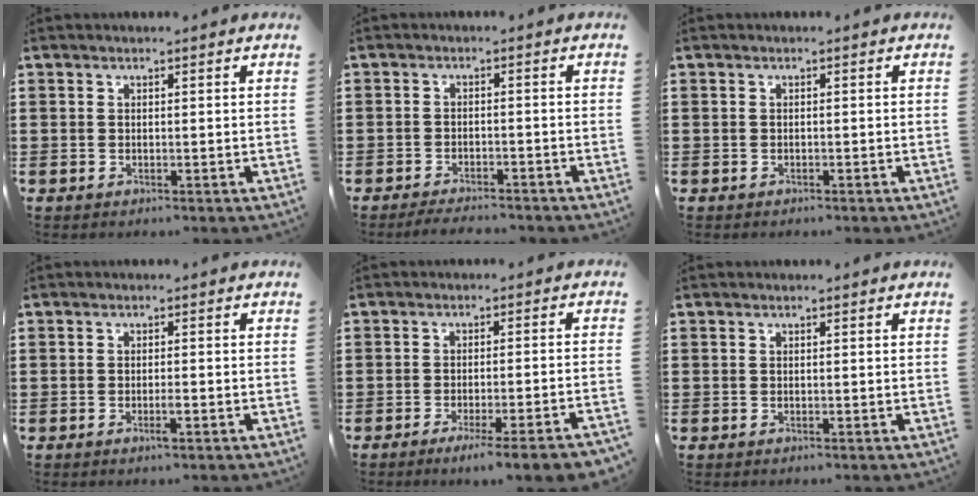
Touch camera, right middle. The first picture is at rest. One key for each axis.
{"total": 2.6, "fx": -2.6, "fy": 0.1, "fz": 0.2, "tx": -0.010, "ty": -0.003, "tz": -0.053}
{"total": 0.0}
{"total": 1.4, "fx": -0.7, "fy": 0.2, "fz": 1.2, "tx": -0.022, "ty": -0.002, "tz": -0.012}
{"total": 4.6, "fx": -3.5, "fy": -0.6, "fz": 2.9, "tx": -0.044, "ty": -0.016, "tz": -0.061}
{"total": 0.0}